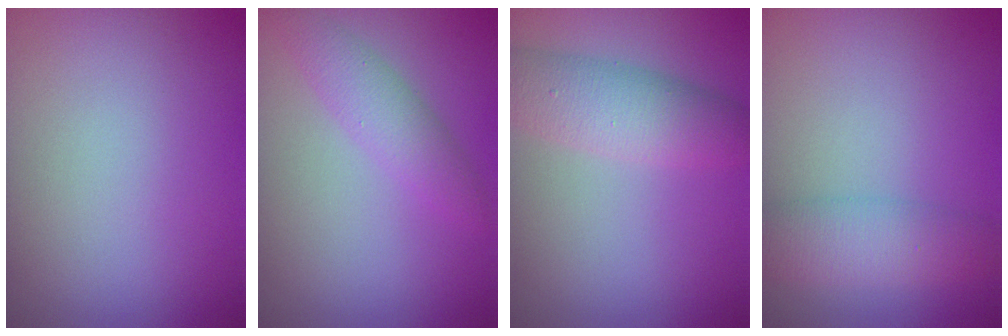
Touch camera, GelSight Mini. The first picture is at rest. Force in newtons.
{"total": 2.6, "press": 2.6, "slide": 0.0}
{"total": 4.7, "press": 4.7, "slide": 0.2}
{"total": 4.1, "press": 4.1, "slide": 0.1}